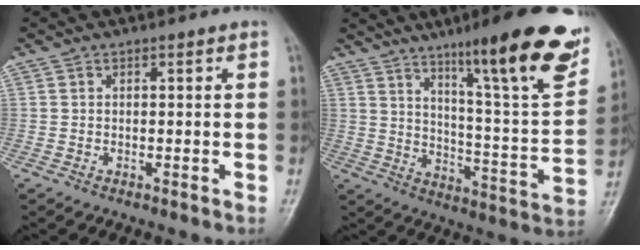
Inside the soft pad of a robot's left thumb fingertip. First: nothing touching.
{"total": 24.4, "force": [14.6, 3.9, 19.2], "torque": [-0.245, -0.058, 0.219]}